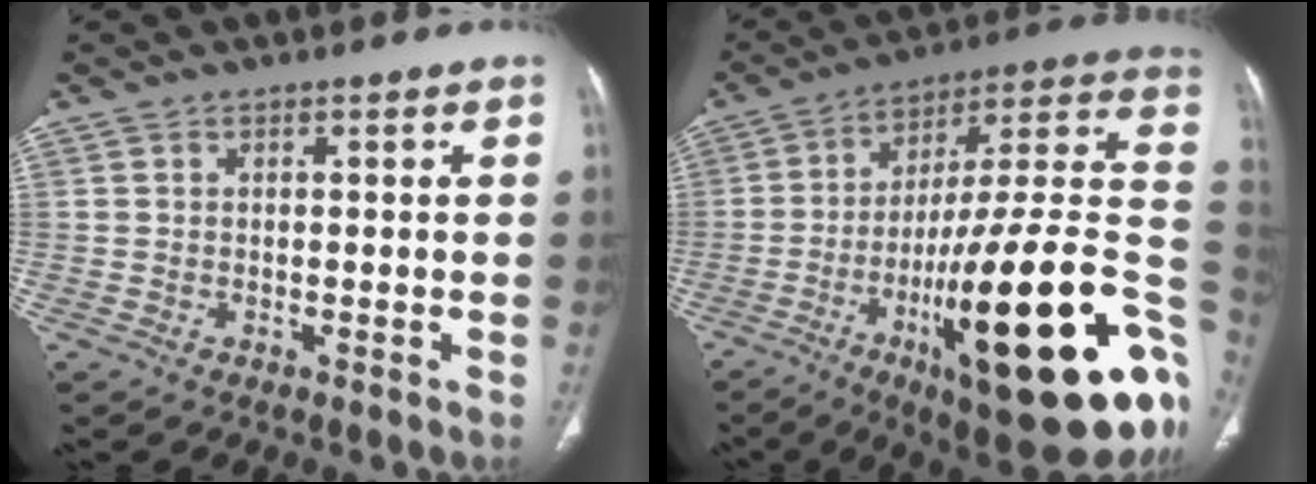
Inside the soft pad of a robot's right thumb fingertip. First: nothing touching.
{"total": 35.9, "force": [-10.7, 9.1, 33.0], "torque": [-0.404, 0.042, -0.161]}